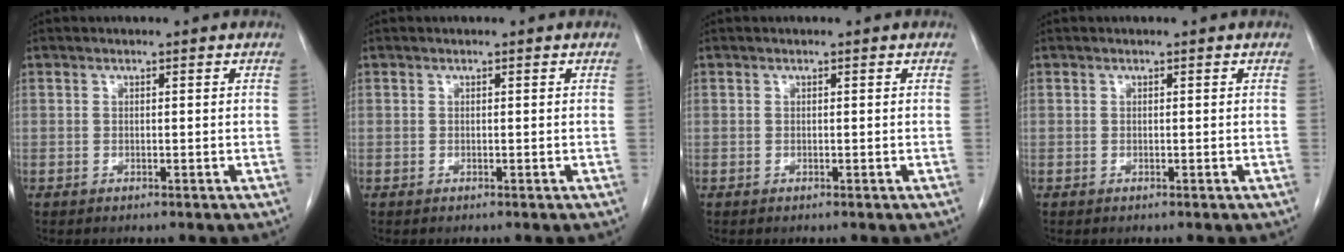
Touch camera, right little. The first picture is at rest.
{"total": 0.0}
{"total": 0.0}
{"total": 0.0}